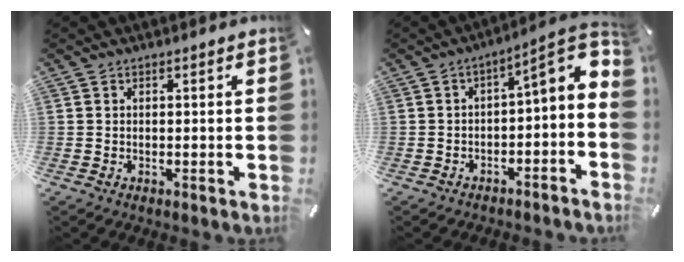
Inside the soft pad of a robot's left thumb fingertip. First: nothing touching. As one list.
[{"total": 7.8, "force": [0.8, 3.1, 7.1], "torque": [-0.088, -0.023, 0.003]}]